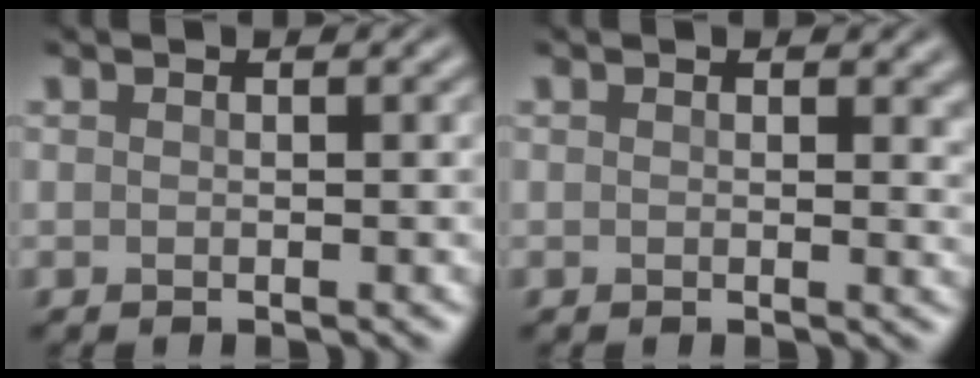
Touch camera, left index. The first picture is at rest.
{"total": 1.3, "force": [0.5, 0.7, 1.0], "torque": [-0.006, -0.004, 0.005]}